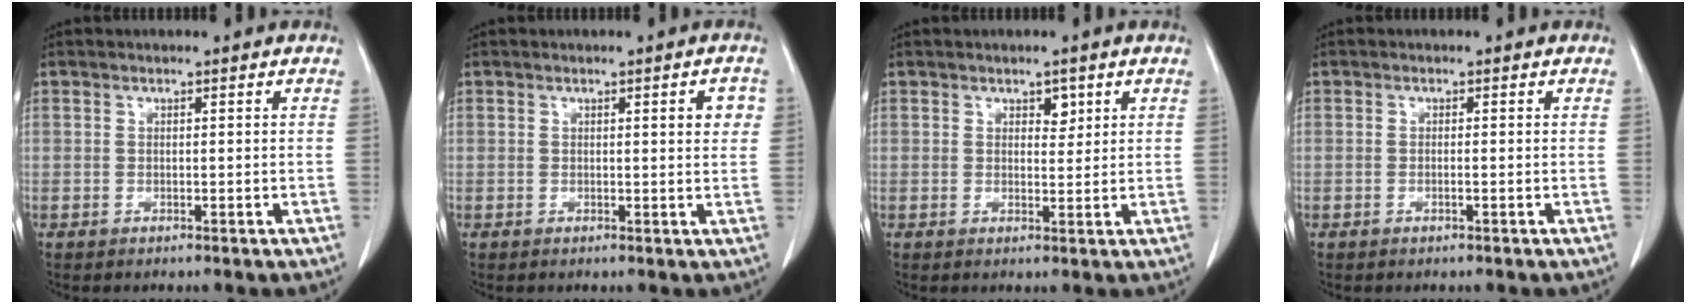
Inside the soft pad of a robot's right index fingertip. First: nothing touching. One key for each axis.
{"total": 2.7, "fx": 0.8, "fy": 0.6, "fz": 2.5, "tx": -0.027, "ty": 0.001, "tz": 0.009}
{"total": 1.9, "fx": 1.1, "fy": 1.2, "fz": 1.1, "tx": -0.012, "ty": -0.001, "tz": 0.017}
{"total": 0.5, "fx": -0.1, "fy": -0.1, "fz": 0.5, "tx": -0.008, "ty": 0.001, "tz": 0.000}